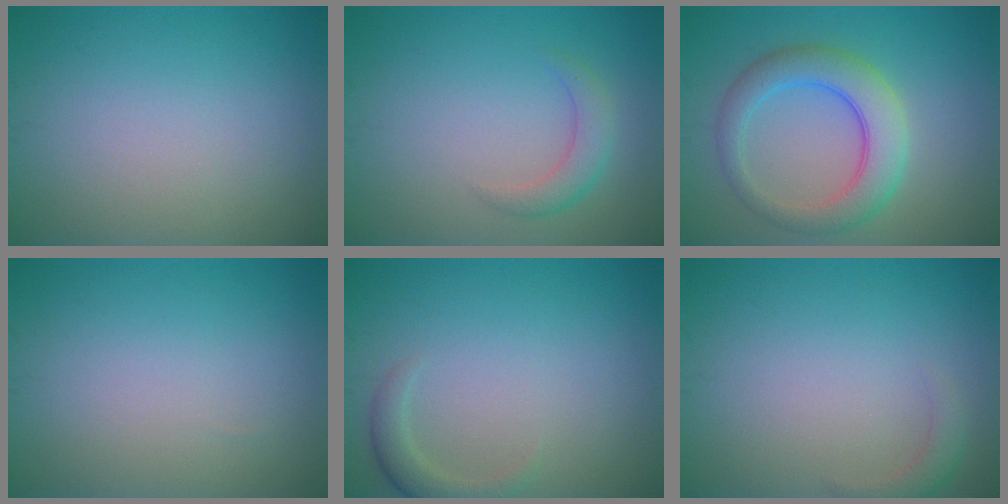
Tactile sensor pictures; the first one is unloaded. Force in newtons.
{"total": 2.3, "press": 2.3, "slide": 0.1}
{"total": 5.4, "press": 5.4, "slide": 0.0}
{"total": 0.0}
{"total": 2.0, "press": 2.0, "slide": 0.2}
{"total": 1.6, "press": 1.6, "slide": 0.3}